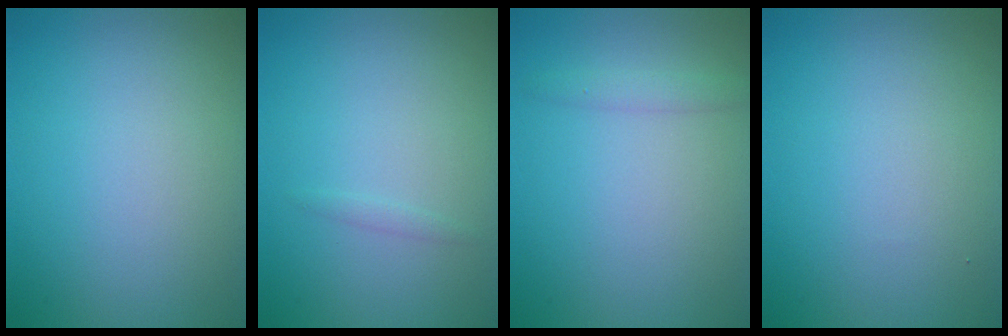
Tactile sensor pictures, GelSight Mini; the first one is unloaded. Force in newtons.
{"total": 0.6, "press": 0.6, "slide": 0.0}
{"total": 1.1, "press": 1.1, "slide": 0.1}
{"total": 0.0}